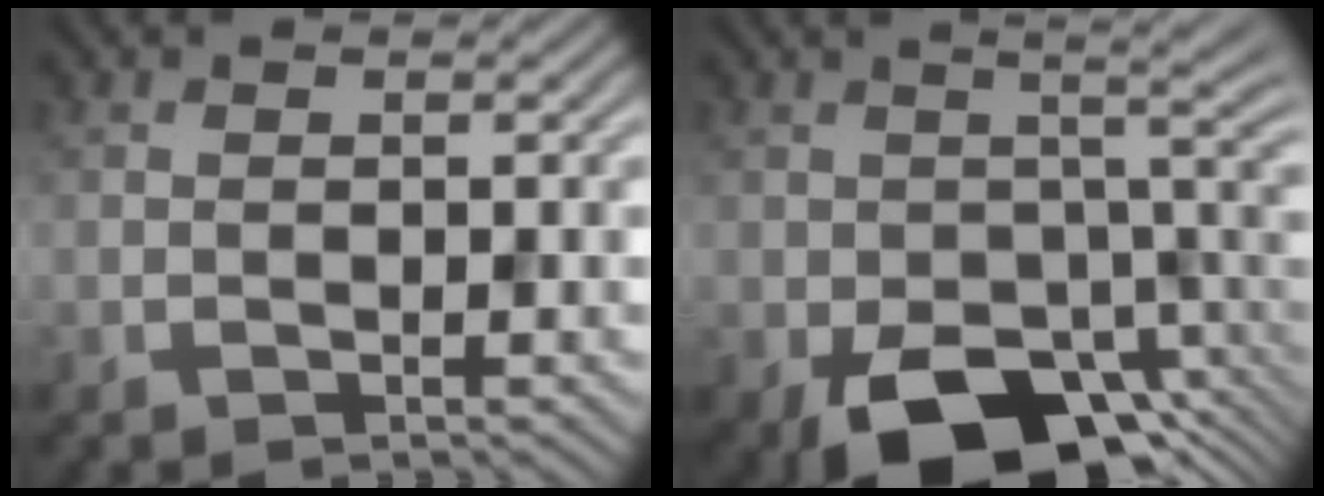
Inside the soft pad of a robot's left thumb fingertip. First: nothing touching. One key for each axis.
{"total": 15.1, "fx": -4.6, "fy": 8.0, "fz": 11.9, "tx": -0.163, "ty": -0.039, "tz": -0.040}